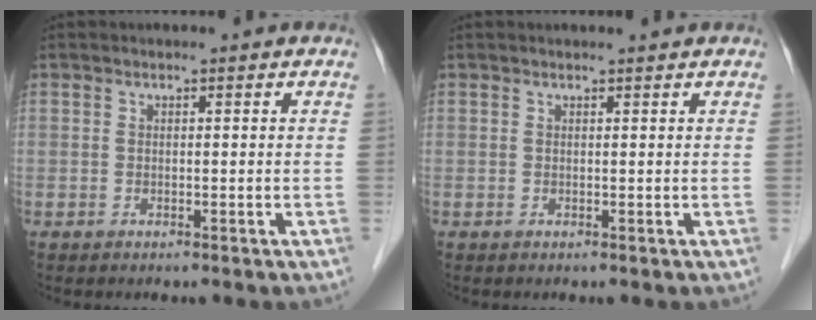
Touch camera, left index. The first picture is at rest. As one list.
[{"total": 1.2, "force": [1.2, -0.1, 0.3], "torque": [-0.006, 0.006, 0.018]}]